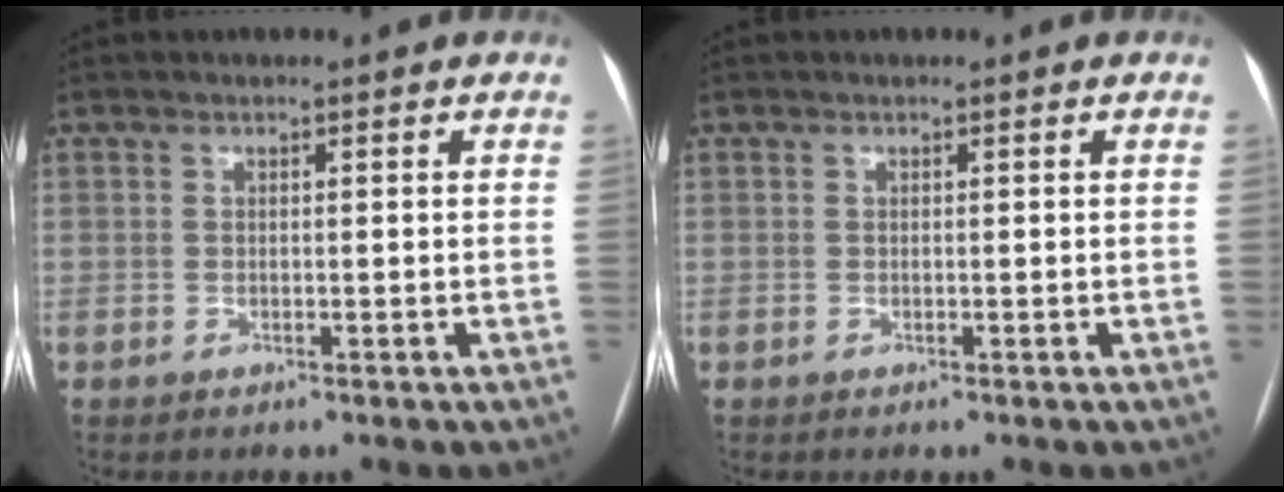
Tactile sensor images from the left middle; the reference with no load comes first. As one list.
[{"total": 0.0}]